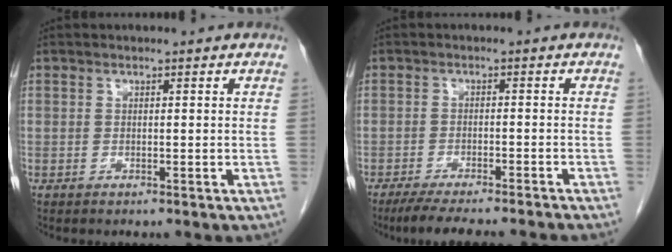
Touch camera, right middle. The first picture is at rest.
{"total": 11.2, "force": [-9.8, 0.5, 5.3], "torque": [-0.064, -0.015, -0.140]}